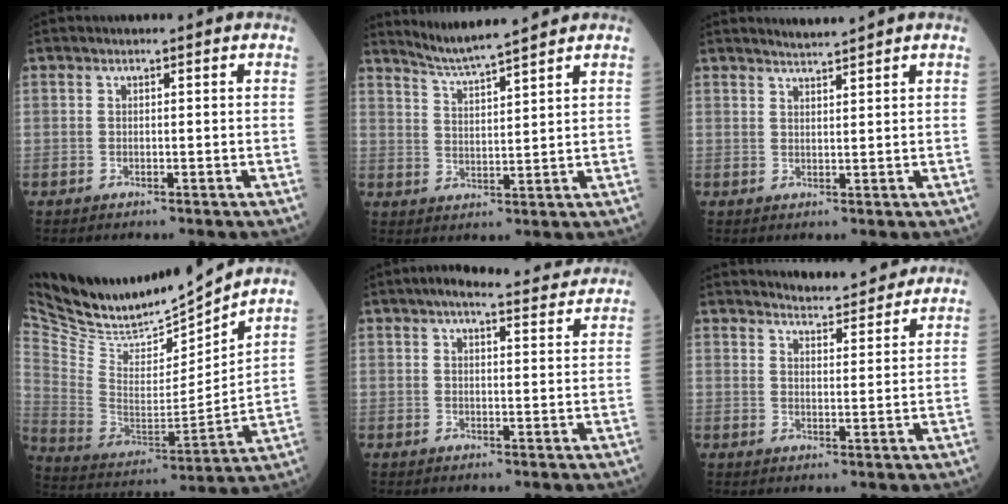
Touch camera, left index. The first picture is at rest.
{"total": 6.8, "force": [6.4, -1.0, 2.2], "torque": [-0.051, 0.005, 0.120]}
{"total": 2.0, "force": [1.8, -0.8, 0.0], "torque": [-0.004, -0.005, 0.039]}
{"total": 19.7, "force": [18.5, 3.1, 5.7], "torque": [-0.129, -0.025, 0.327]}
{"total": 9.2, "force": [8.2, 1.5, 3.9], "torque": [-0.052, 0.015, 0.095]}
{"total": 7.2, "force": [7.0, 0.9, 1.3], "torque": [-0.028, 0.001, 0.094]}